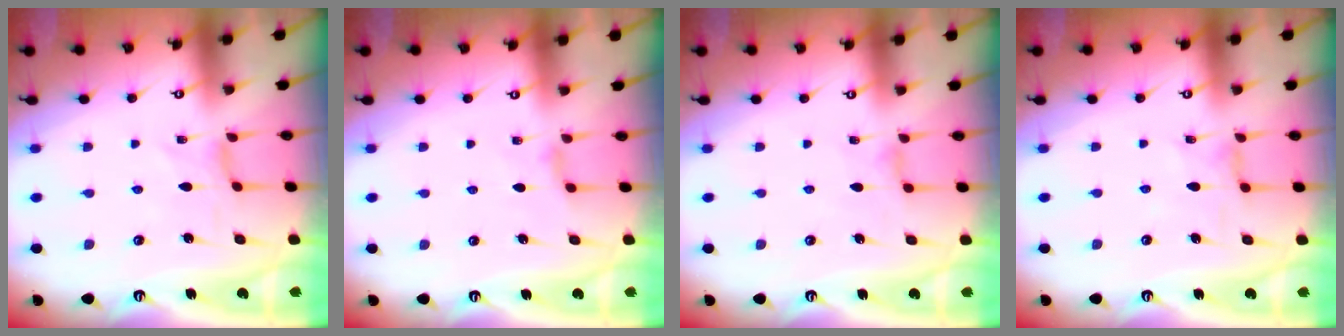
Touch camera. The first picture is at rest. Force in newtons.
{"total": 2.3, "press": 2.2, "slide": 0.5}
{"total": 2.3, "press": 2.2, "slide": 0.4}
{"total": 2.3, "press": 2.3, "slide": 0.4}